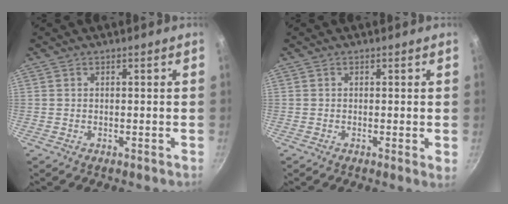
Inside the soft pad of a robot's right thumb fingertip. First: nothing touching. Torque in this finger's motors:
{"motor_torque": [-0.16, -0.01, 0.02, -0.04, -0.06]}